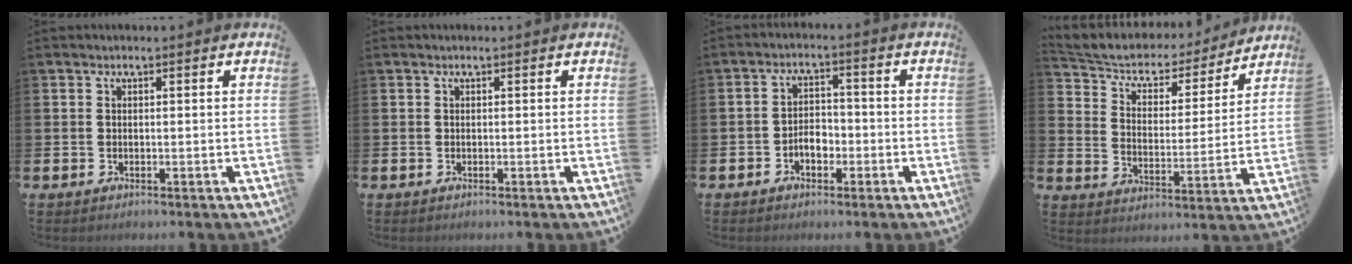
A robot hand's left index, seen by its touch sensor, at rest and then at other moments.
{"total": 0.0}
{"total": 3.2, "force": [-1.5, 2.0, 1.9], "torque": [-0.035, 0.006, -0.032]}
{"total": 5.6, "force": [5.0, 2.1, 1.1], "torque": [-0.055, -0.038, 0.082]}